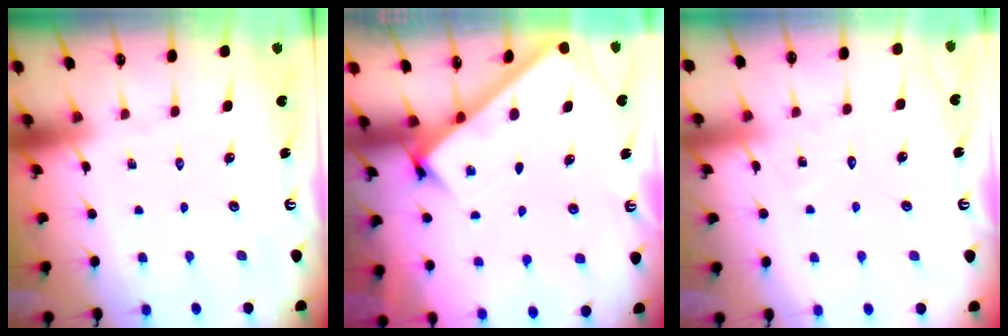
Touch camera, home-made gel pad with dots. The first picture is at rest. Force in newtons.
{"total": 2.5, "press": 2.5, "slide": 0.3}
{"total": 6.8, "press": 6.8, "slide": 0.5}